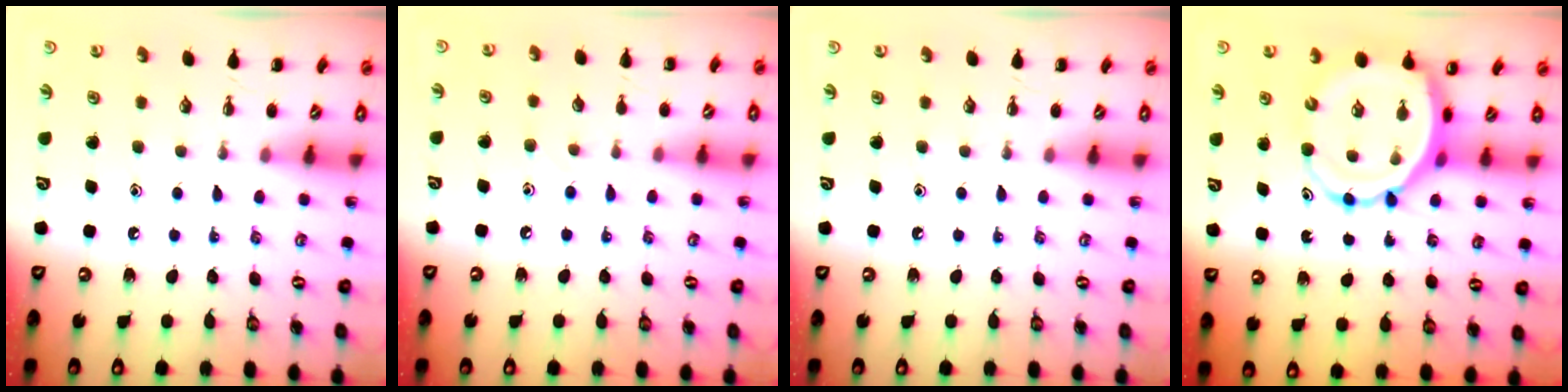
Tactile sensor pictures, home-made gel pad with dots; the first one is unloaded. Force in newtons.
{"total": 4.0, "press": 3.8, "slide": 1.3}
{"total": 0.0}
{"total": 12.2, "press": 11.7, "slide": 3.7}